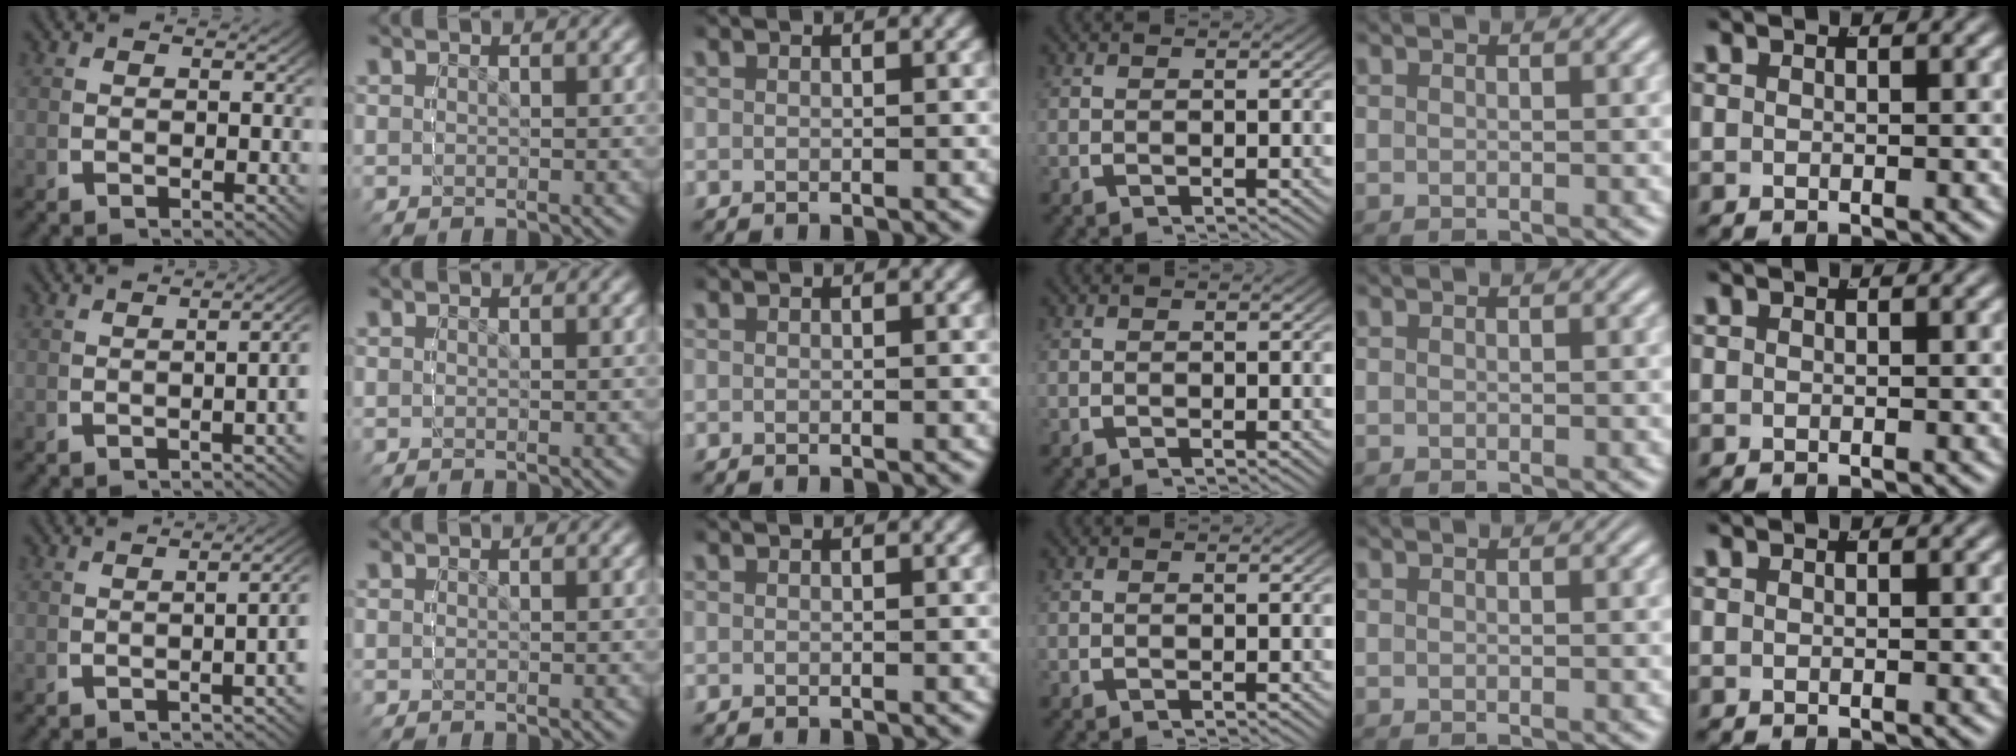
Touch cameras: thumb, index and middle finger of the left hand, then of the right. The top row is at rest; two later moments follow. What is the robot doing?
{"motion": "grasp_and_lifting", "object": "bottle"}